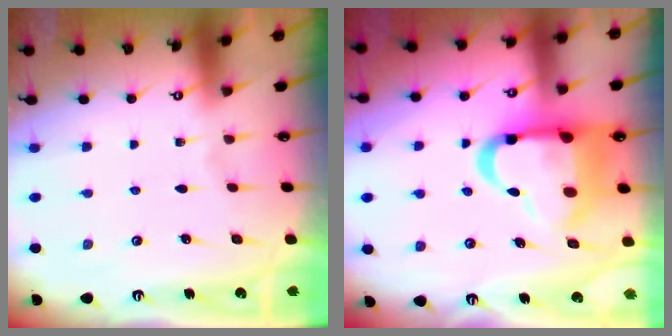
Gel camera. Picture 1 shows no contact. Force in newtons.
{"total": 17.8, "press": 17.7, "slide": 2.0}